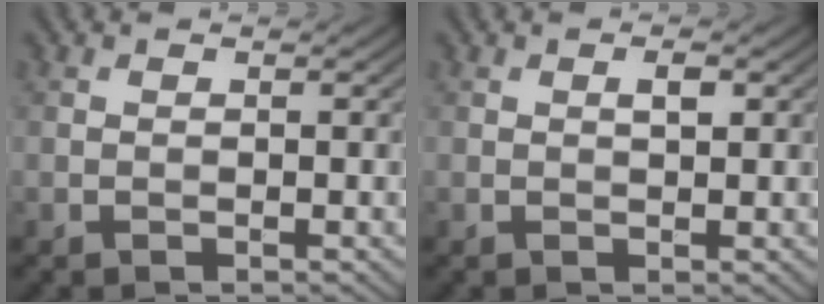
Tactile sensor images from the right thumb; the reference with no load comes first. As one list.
[{"total": 1.3, "force": [0.4, 0.3, 1.2], "torque": [-0.020, -0.001, 0.007]}]